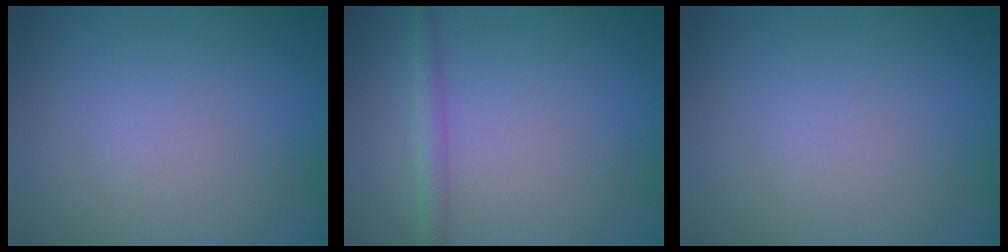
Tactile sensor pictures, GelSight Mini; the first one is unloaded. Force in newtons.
{"total": 1.8, "press": 1.8, "slide": 0.1}
{"total": 0.0}